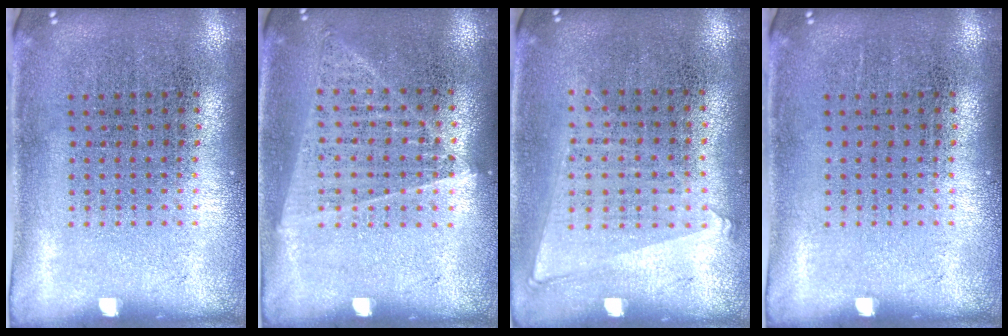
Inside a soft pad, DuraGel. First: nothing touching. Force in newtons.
{"total": 1.2, "press": 1.1, "slide": 0.1}
{"total": 1.1, "press": 1.0, "slide": 0.5}
{"total": 0.0}